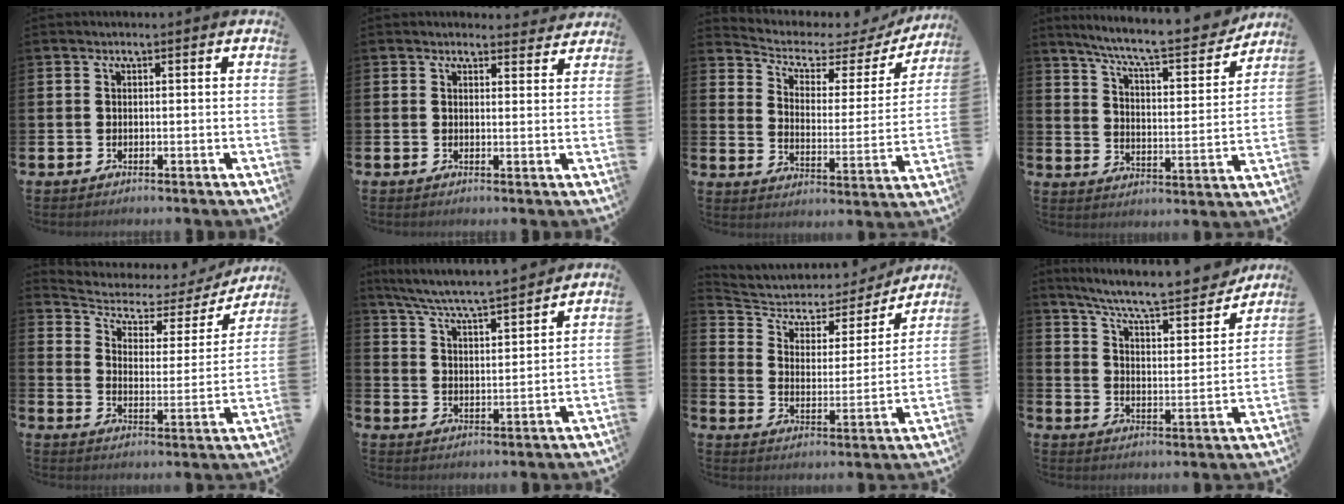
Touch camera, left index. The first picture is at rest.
{"total": 2.3, "force": [2.2, 0.6, 0.0], "torque": [0.003, -0.011, 0.038]}
{"total": 4.3, "force": [3.4, 2.1, 1.4], "torque": [-0.059, -0.026, 0.047]}
{"total": 9.1, "force": [8.3, 0.8, 3.5], "torque": [-0.094, -0.057, 0.141]}
{"total": 4.2, "force": [3.2, 2.2, 1.6], "torque": [-0.060, -0.024, 0.042]}
{"total": 6.5, "force": [6.3, -0.2, 1.7], "torque": [-0.060, -0.050, 0.107]}
{"total": 5.5, "force": [4.5, 2.8, 1.2], "torque": [-0.060, -0.033, 0.072]}
{"total": 8.7, "force": [8.0, 0.9, 3.2], "torque": [-0.089, -0.060, 0.135]}